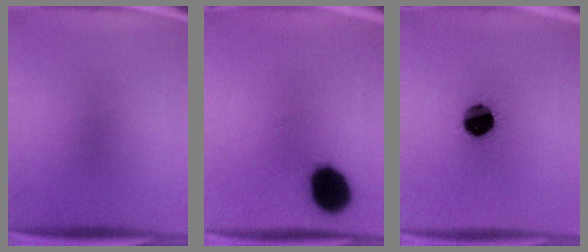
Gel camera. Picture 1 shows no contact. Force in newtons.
{"total": 13.0}
{"total": 11.8}